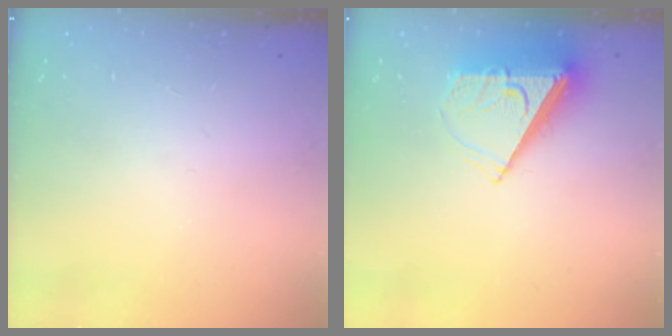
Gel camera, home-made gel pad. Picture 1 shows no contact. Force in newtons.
{"total": 8.3, "press": 8.3, "slide": 0.5}